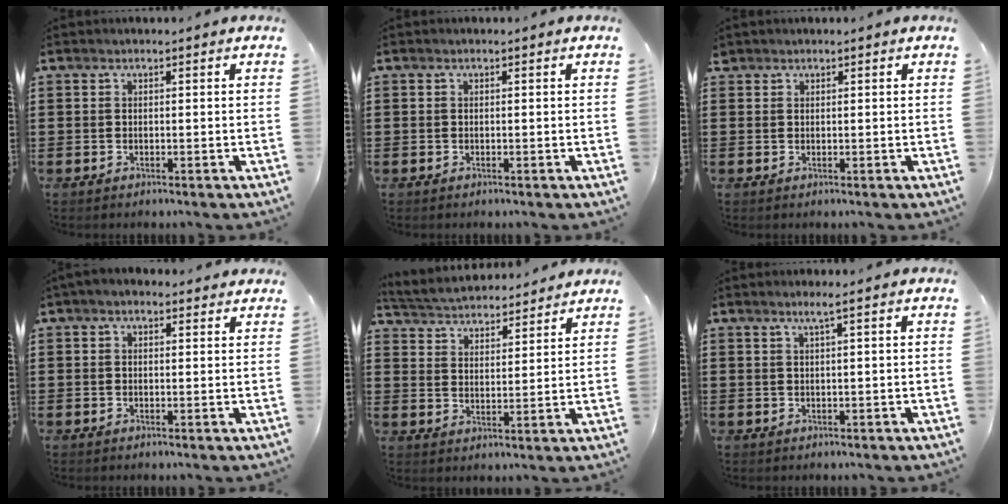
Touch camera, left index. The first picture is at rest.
{"total": 0.0}
{"total": 0.9, "force": [0.7, 0.4, 0.1], "torque": [-0.004, 0.003, 0.015]}
{"total": 1.8, "force": [1.3, 1.0, 0.8], "torque": [-0.019, 0.009, 0.024]}
{"total": 4.0, "force": [4.0, 0.6, -0.1], "torque": [-0.021, -0.022, 0.068]}
{"total": 1.6, "force": [0.8, -0.2, 1.4], "torque": [-0.027, -0.001, 0.013]}